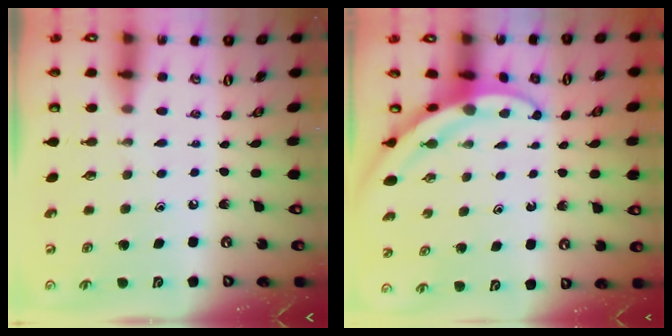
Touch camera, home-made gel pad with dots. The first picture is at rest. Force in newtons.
{"total": 3.2, "press": 3.2, "slide": 0.3}